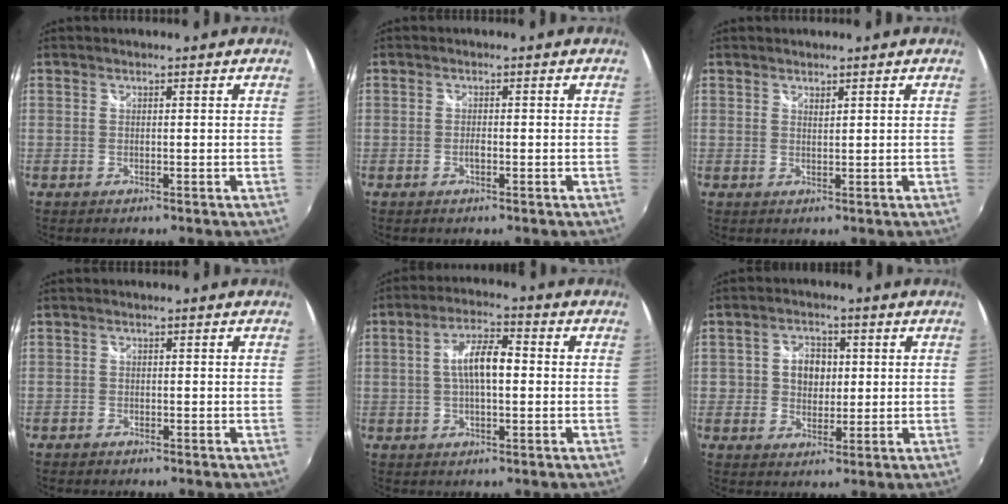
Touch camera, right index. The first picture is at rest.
{"total": 1.1, "force": [-0.5, 0.4, 0.9], "torque": [-0.017, 0.001, -0.010]}
{"total": 0.9, "force": [0.8, 0.2, 0.3], "torque": [-0.004, 0.000, 0.013]}
{"total": 1.4, "force": [-1.2, 0.8, 0.1], "torque": [-0.006, -0.001, -0.021]}
{"total": 7.4, "force": [0.1, 2.6, 6.9], "torque": [-0.129, 0.013, 0.002]}
{"total": 6.0, "force": [0.7, 5.0, 3.3], "torque": [-0.058, 0.014, 0.012]}